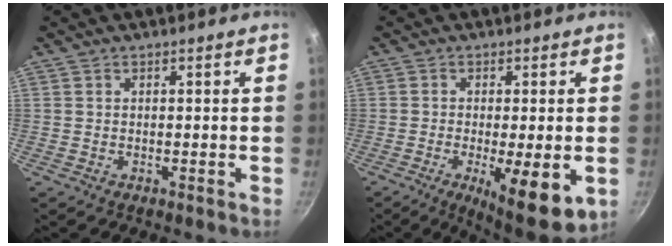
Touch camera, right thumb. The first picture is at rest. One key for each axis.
{"total": 12.2, "fx": -3.8, "fy": 3.6, "fz": 11.0, "tx": -0.160, "ty": -0.020, "tz": -0.047}